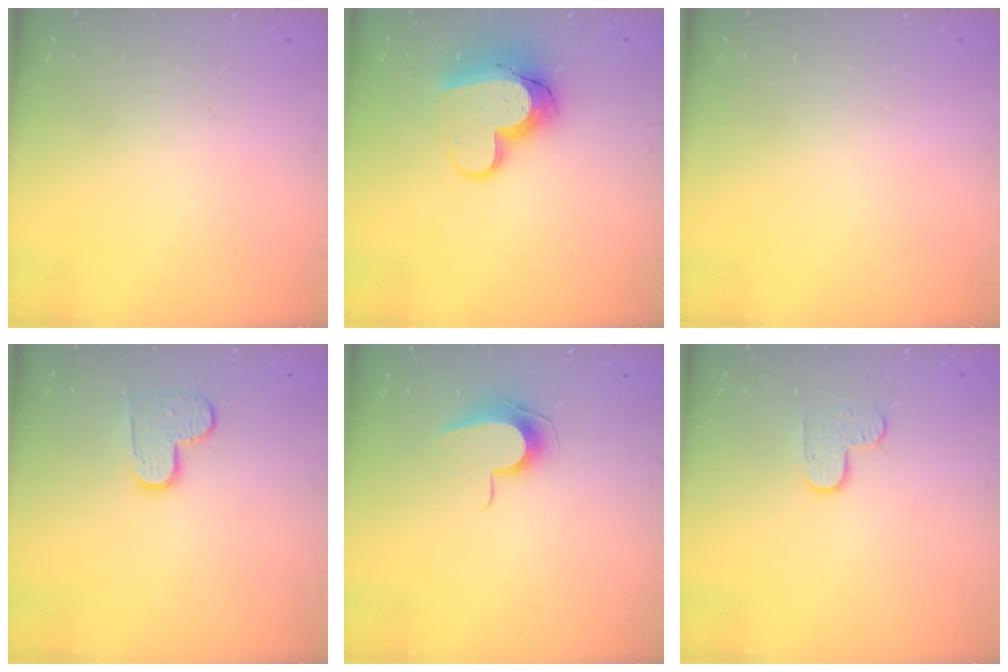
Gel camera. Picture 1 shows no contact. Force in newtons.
{"total": 13.4, "press": 13.4, "slide": 1.1}
{"total": 0.0}
{"total": 9.2, "press": 9.2, "slide": 0.6}
{"total": 8.4, "press": 8.3, "slide": 0.7}
{"total": 5.5, "press": 5.5, "slide": 0.4}